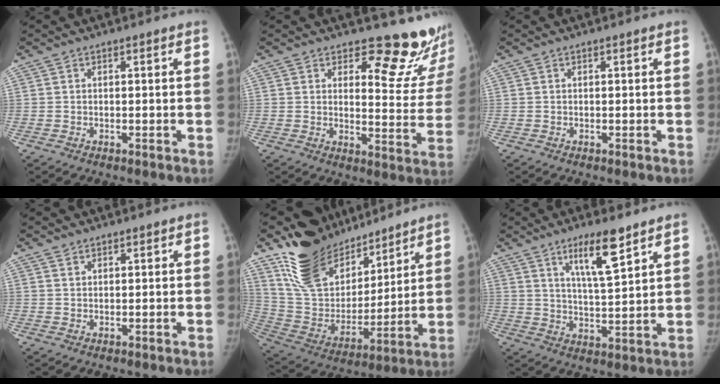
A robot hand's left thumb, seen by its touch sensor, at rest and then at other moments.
{"total": 14.3, "force": [13.0, 4.6, 3.8], "torque": [0.007, -0.142, 0.140]}
{"total": 0.0}
{"total": 1.2, "force": [1.0, 0.7, 0.2], "torque": [0.008, -0.006, 0.015]}
{"total": 21.6, "force": [16.6, 11.2, 8.2], "torque": [-0.102, -0.095, 0.305]}
{"total": 9.9, "force": [6.1, 1.9, 7.5], "torque": [-0.123, -0.039, 0.110]}